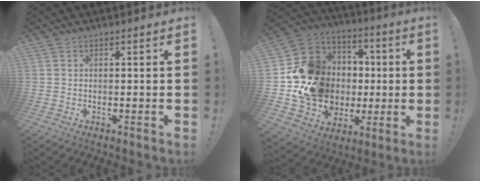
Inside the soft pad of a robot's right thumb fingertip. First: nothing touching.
{"total": 17.8, "force": [-1.1, 16.5, 6.5], "torque": [-0.078, 0.016, 0.025]}